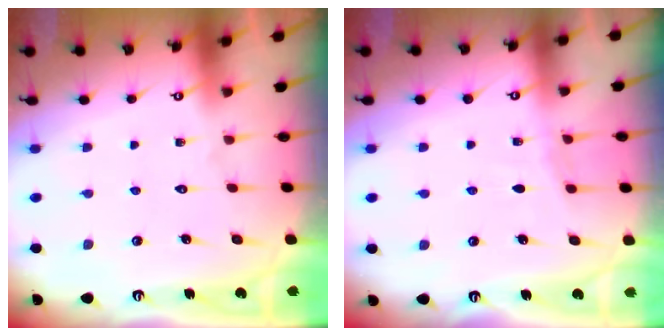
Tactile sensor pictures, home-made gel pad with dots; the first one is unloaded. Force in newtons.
{"total": 3.1, "press": 3.1, "slide": 0.4}